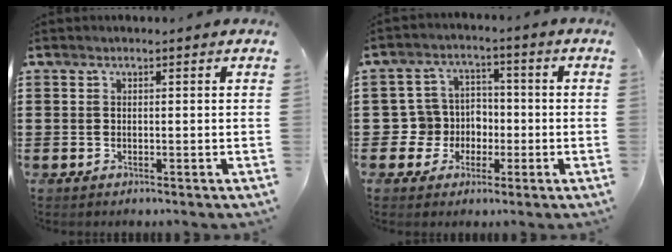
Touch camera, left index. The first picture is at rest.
{"total": 6.2, "force": [-0.9, 6.0, 1.6], "torque": [-0.060, 0.011, -0.014]}